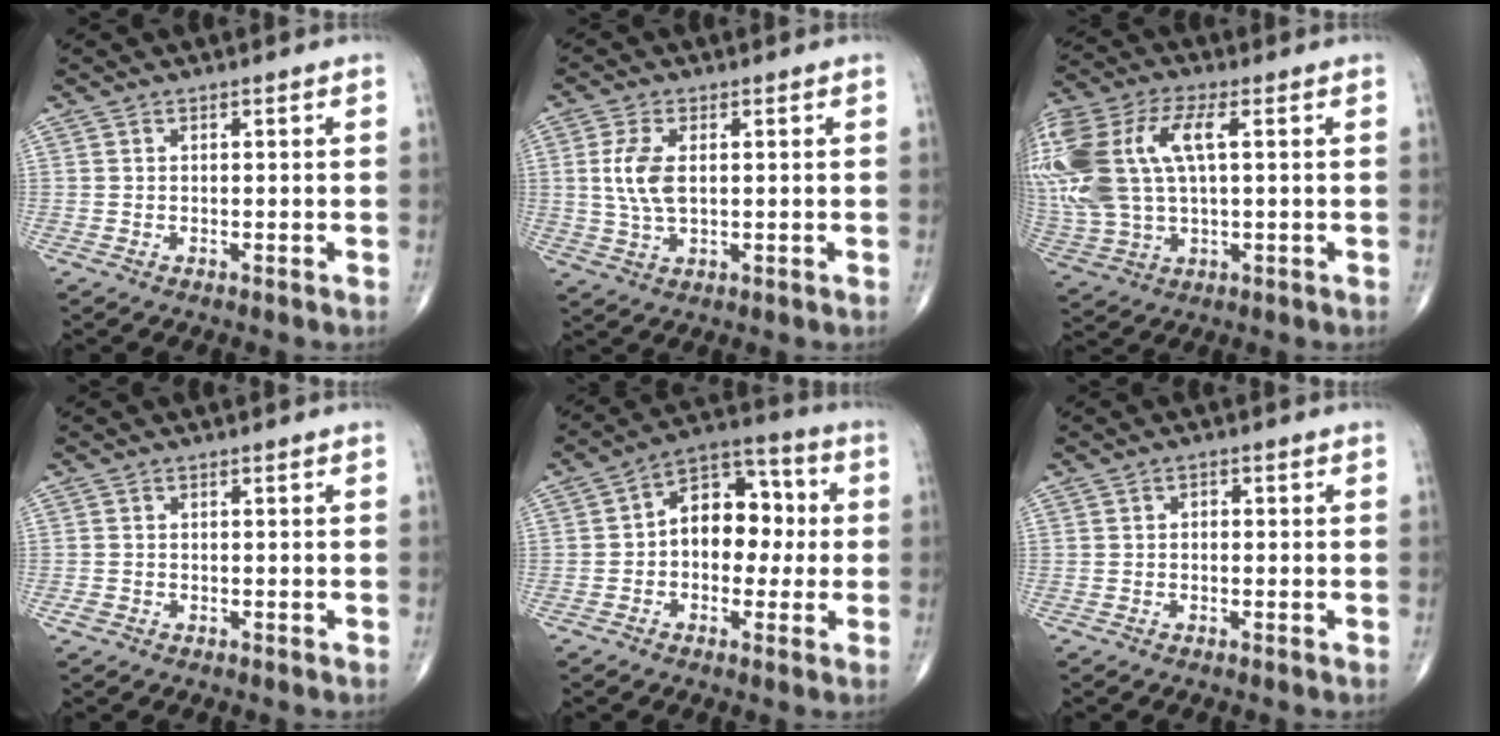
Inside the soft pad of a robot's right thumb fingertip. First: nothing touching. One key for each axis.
{"total": 6.7, "fx": 0.9, "fy": 3.4, "fz": 5.7, "tx": -0.130, "ty": -0.002, "tz": 0.018}
{"total": 23.1, "fx": 4.5, "fy": 11.9, "fz": 19.2, "tx": -0.476, "ty": 0.025, "tz": 0.087}
{"total": 1.1, "fx": -0.6, "fy": 0.8, "fz": 0.4, "tx": -0.011, "ty": 0.002, "tz": -0.010}
{"total": 12.3, "fx": 0.3, "fy": 8.4, "fz": 9.0, "tx": -0.095, "ty": 0.037, "tz": -0.009}
{"total": 1.1, "fx": -0.1, "fy": 0.9, "fz": 0.7, "tx": -0.003, "ty": 0.003, "tz": -0.007}